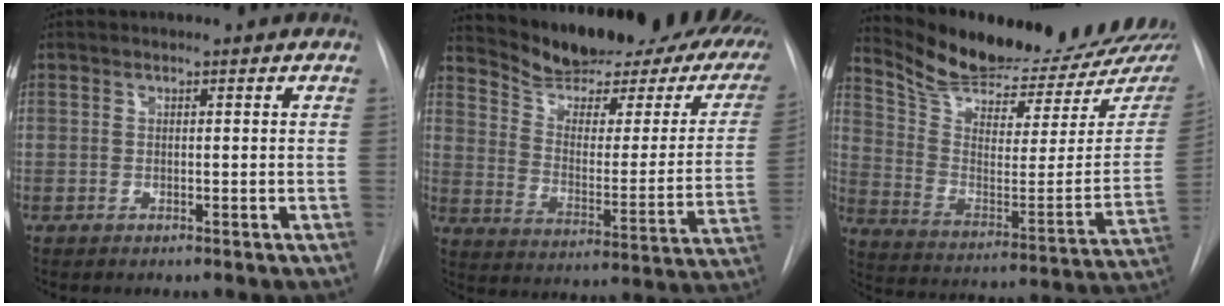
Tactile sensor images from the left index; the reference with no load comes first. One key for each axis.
{"total": 23.1, "fx": 19.1, "fy": 6.6, "fz": 11.1, "tx": -0.148, "ty": -0.029, "tz": 0.249}
{"total": 24.9, "fx": 22.9, "fy": 4.6, "fz": 8.7, "tx": -0.141, "ty": -0.076, "tz": 0.323}